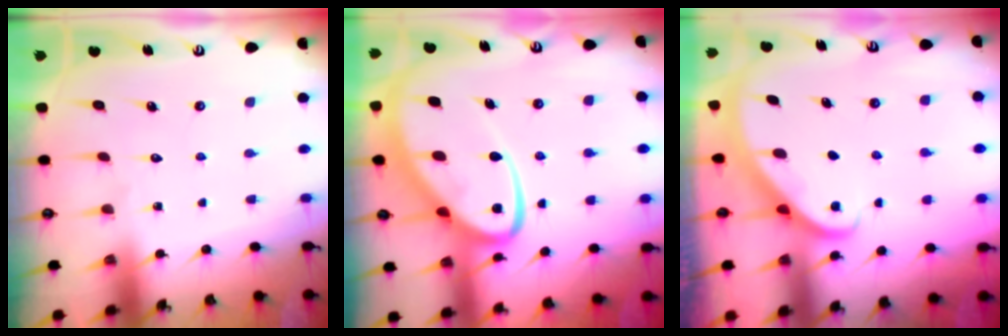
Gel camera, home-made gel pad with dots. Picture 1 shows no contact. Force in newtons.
{"total": 14.3, "press": 14.3, "slide": 1.3}
{"total": 2.3, "press": 2.3, "slide": 0.2}